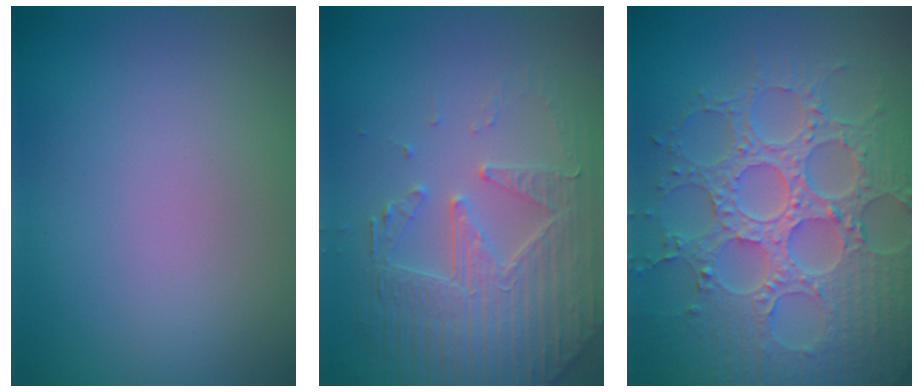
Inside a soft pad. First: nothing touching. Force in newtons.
{"total": 4.6, "press": 4.4, "slide": 1.4}
{"total": 8.6, "press": 6.5, "slide": 5.7}